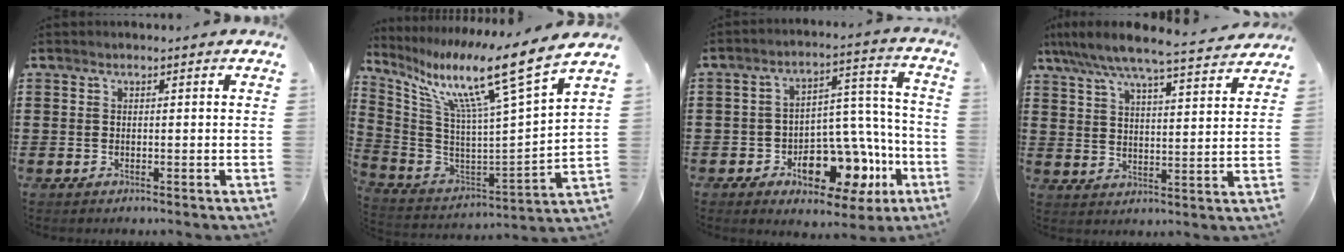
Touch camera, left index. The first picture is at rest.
{"total": 12.5, "force": [8.4, -0.3, 9.2], "torque": [-0.188, -0.065, 0.121]}
{"total": 10.8, "force": [-5.8, 6.2, 6.7], "torque": [-0.103, 0.020, -0.096]}
{"total": 6.5, "force": [6.0, -0.2, 2.6], "torque": [-0.076, -0.040, 0.098]}